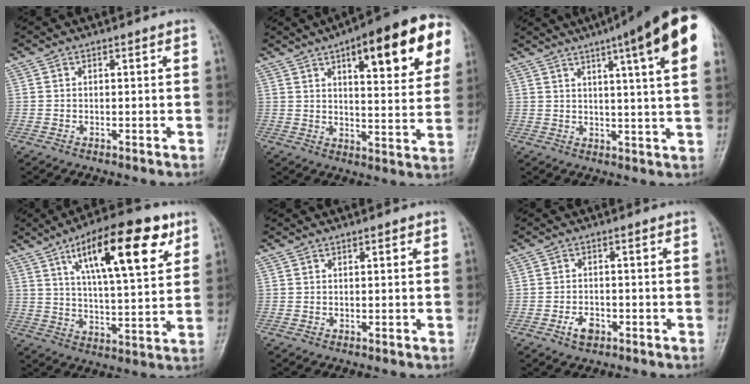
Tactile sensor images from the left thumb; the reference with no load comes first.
{"total": 21.0, "force": [9.2, 6.8, 17.6], "torque": [-0.202, -0.011, 0.119]}
{"total": 18.7, "force": [9.3, 2.2, 16.1], "torque": [-0.214, -0.012, 0.109]}
{"total": 19.5, "force": [9.2, 6.5, 15.9], "torque": [-0.218, -0.026, 0.145]}
{"total": 0.8, "force": [0.5, 0.3, 0.6], "torque": [-0.007, 0.000, 0.005]}
{"total": 3.1, "force": [-1.6, 1.9, 1.9], "torque": [-0.032, 0.008, -0.026]}